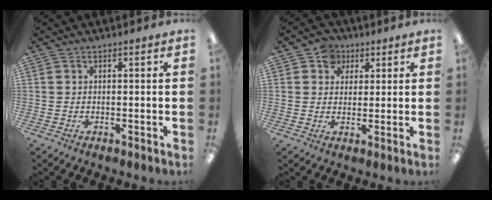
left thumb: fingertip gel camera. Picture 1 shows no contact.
{"total": 5.7, "force": [3.0, 4.6, 1.4], "torque": [-0.022, -0.001, 0.052]}